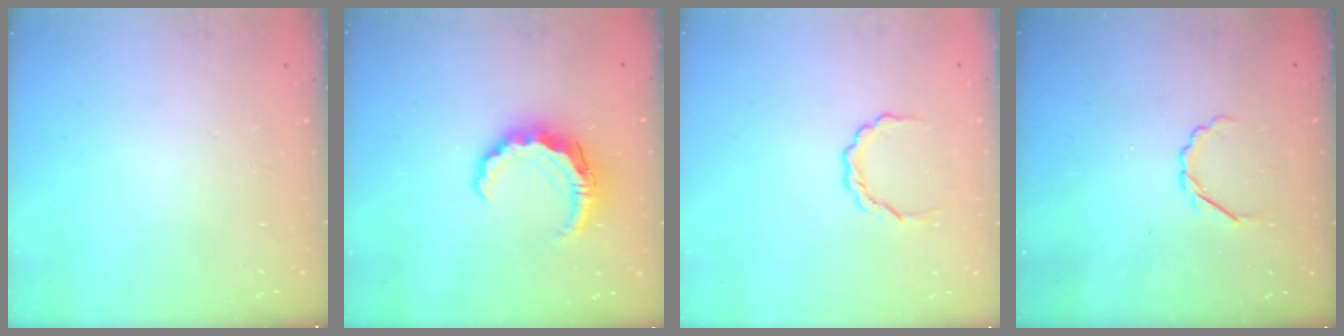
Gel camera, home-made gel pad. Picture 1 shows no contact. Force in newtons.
{"total": 8.1, "press": 8.0, "slide": 1.1}
{"total": 3.7, "press": 3.7, "slide": 0.2}
{"total": 2.4, "press": 2.2, "slide": 0.8}